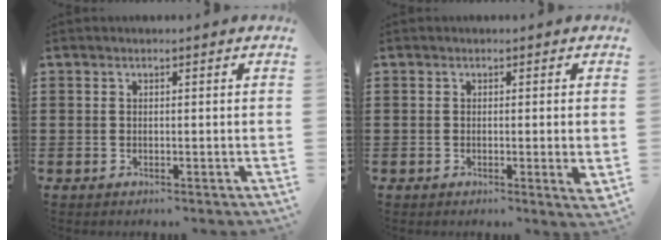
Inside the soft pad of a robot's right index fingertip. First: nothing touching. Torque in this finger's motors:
{"motor_torque": [-0.08, 0.09, 0.18, 0.00]}